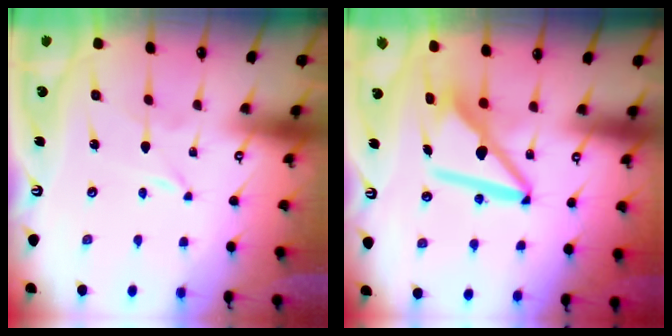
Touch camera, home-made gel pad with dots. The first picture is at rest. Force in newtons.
{"total": 12.5, "press": 12.5, "slide": 1.0}